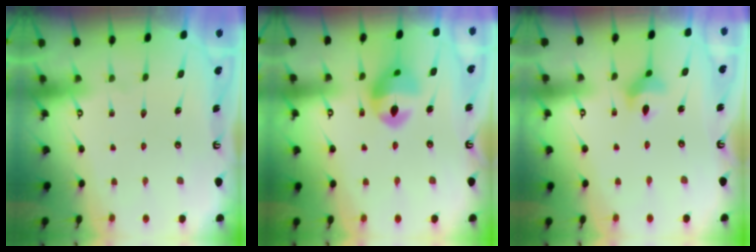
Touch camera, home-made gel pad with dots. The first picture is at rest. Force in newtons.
{"total": 13.3, "press": 13.2, "slide": 1.6}
{"total": 7.1, "press": 6.9, "slide": 1.7}